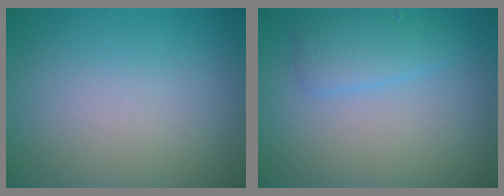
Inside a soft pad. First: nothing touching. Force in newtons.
{"total": 2.6, "press": 2.6, "slide": 0.1}